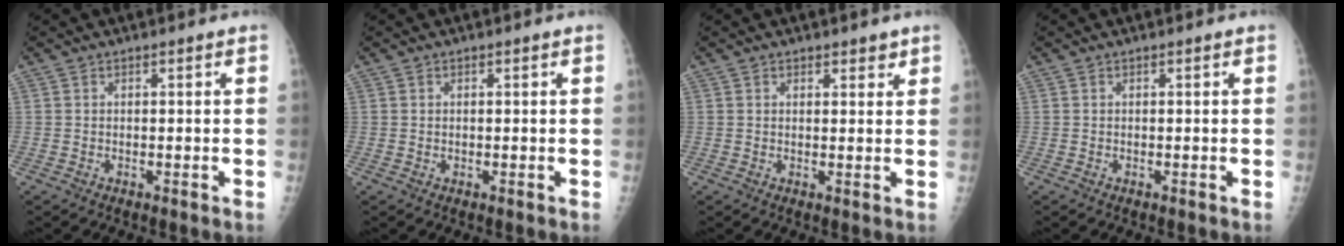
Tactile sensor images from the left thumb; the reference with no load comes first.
{"total": 0.0}
{"total": 2.1, "force": [1.5, 1.1, 0.8], "torque": [0.006, -0.008, 0.017]}
{"total": 0.0}